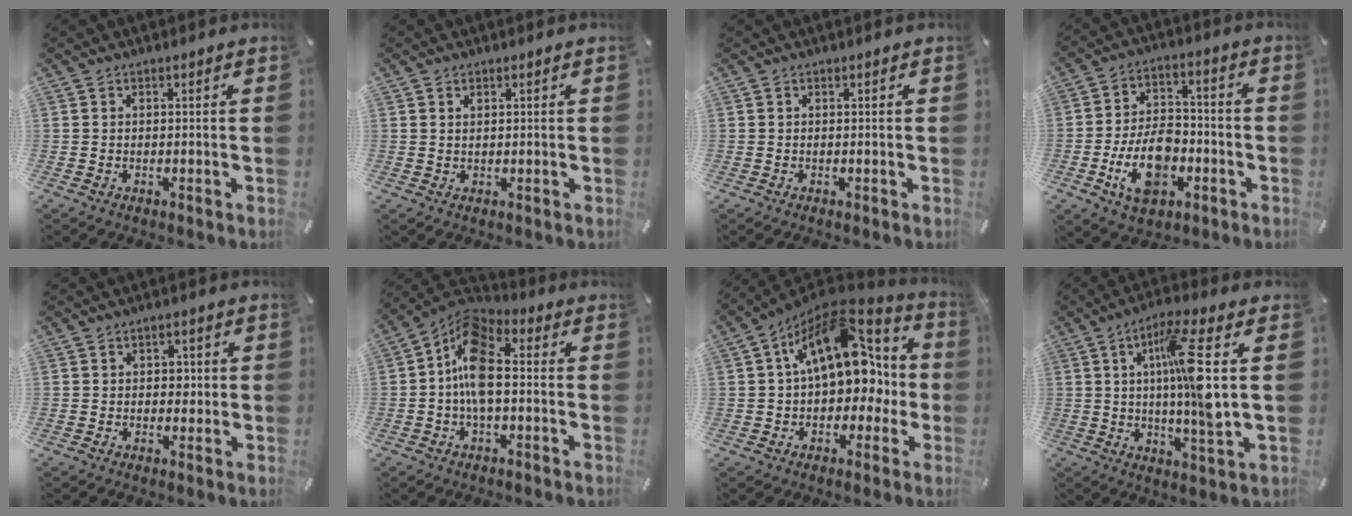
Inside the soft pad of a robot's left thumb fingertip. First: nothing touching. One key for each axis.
{"total": 1.0, "fx": 0.4, "fy": 0.6, "fz": 0.7, "tx": -0.015, "ty": 0.003, "tz": 0.007}
{"total": 0.0}
{"total": 13.8, "fx": -4.8, "fy": 8.7, "fz": 9.6, "tx": -0.175, "ty": 0.016, "tz": -0.083}
{"total": 2.9, "fx": -0.1, "fy": 2.3, "fz": 1.8, "tx": -0.020, "ty": 0.000, "tz": -0.009}
{"total": 10.6, "fx": -1.6, "fy": 5.5, "fz": 8.9, "tx": -0.185, "ty": 0.001, "tz": -0.028}
{"total": 20.5, "fx": 5.4, "fy": 12.8, "fz": 15.0, "tx": -0.235, "ty": -0.024, "tz": 0.094}
{"total": 14.5, "fx": 2.4, "fy": 2.0, "fz": 14.2, "tx": -0.248, "ty": -0.013, "tz": 0.030}